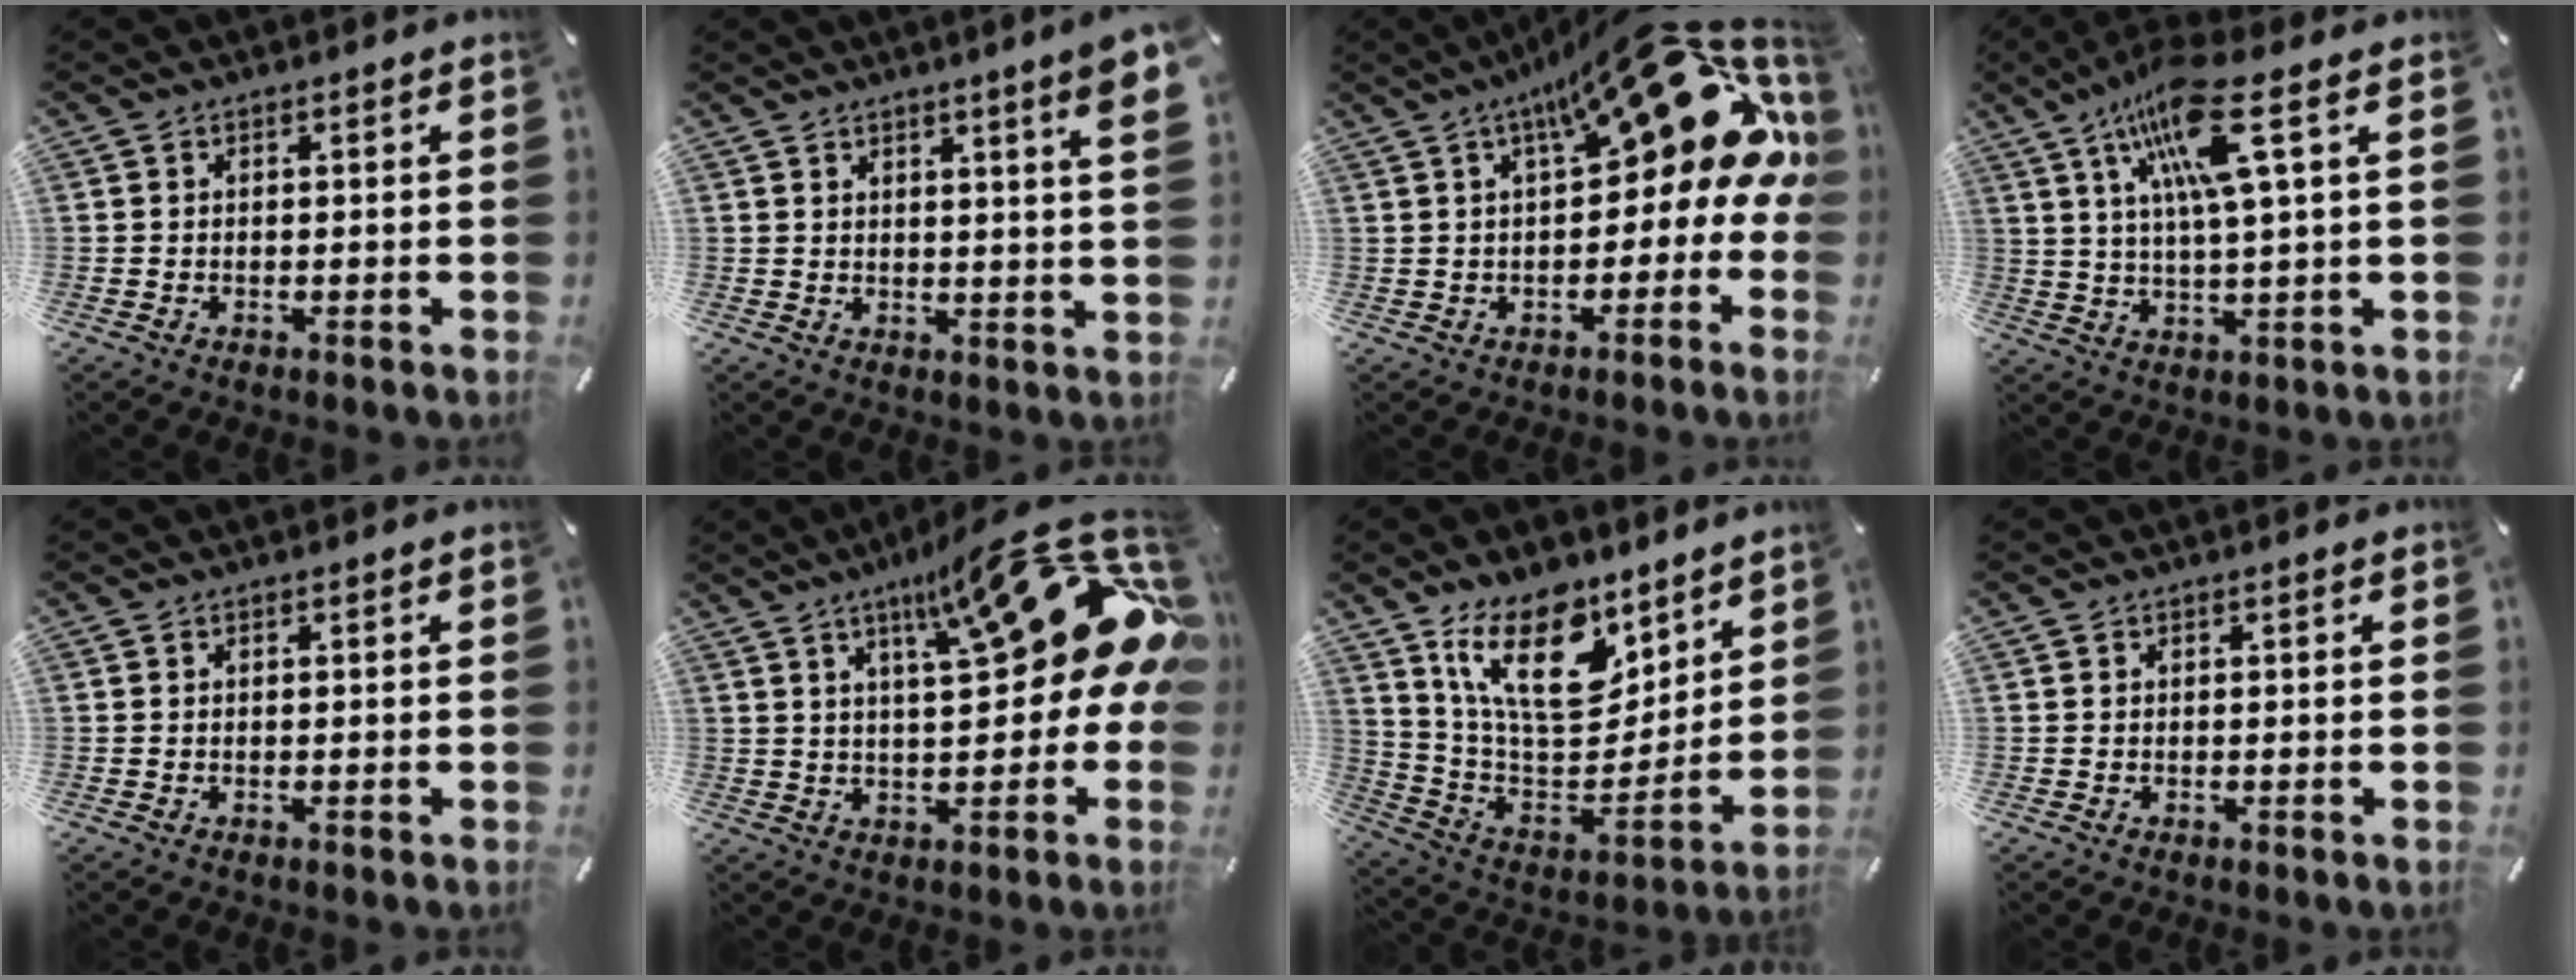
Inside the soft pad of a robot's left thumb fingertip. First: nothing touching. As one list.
[{"total": 5.9, "force": [3.9, 0.3, 4.4], "torque": [-0.069, -0.017, 0.063]}, {"total": 21.7, "force": [9.6, 9.0, 17.3], "torque": [-0.227, -0.063, 0.156]}, {"total": 14.6, "force": [6.6, 2.6, 12.8], "torque": [-0.234, -0.013, 0.104]}, {"total": 0.0}, {"total": 24.4, "force": [10.6, 7.8, 20.5], "torque": [-0.278, -0.071, 0.167]}, {"total": 19.9, "force": [13.2, 10.0, 11.0], "torque": [-0.189, -0.077, 0.237]}, {"total": 0.0}]